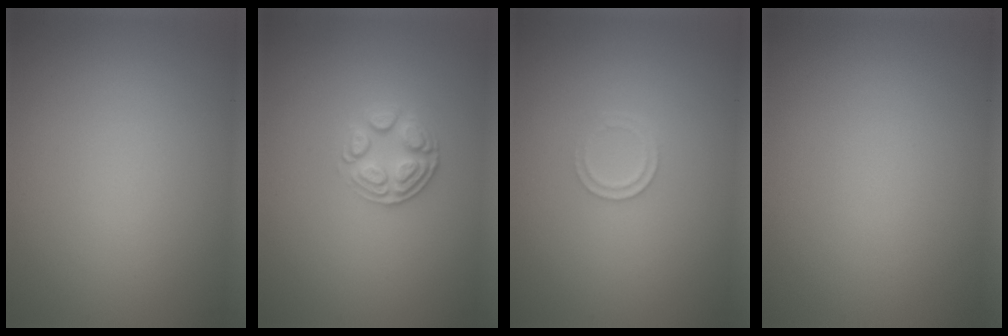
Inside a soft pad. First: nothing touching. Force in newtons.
{"total": 2.7, "press": 2.3, "slide": 1.4}
{"total": 1.2, "press": 1.2, "slide": 0.2}
{"total": 0.0}